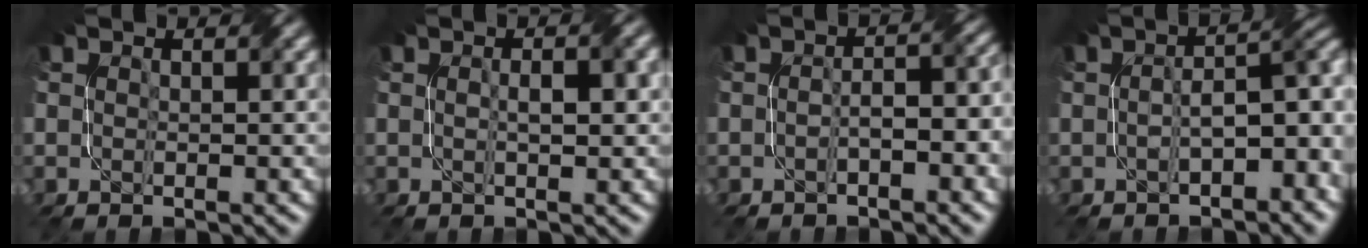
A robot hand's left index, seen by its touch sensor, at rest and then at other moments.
{"total": 2.3, "force": [0.2, 0.6, 2.2], "torque": [-0.033, 0.004, 0.002]}
{"total": 3.4, "force": [-1.1, 1.2, 3.0], "torque": [-0.047, 0.007, -0.017]}
{"total": 5.9, "force": [-1.5, 2.4, 5.2], "torque": [-0.070, 0.013, -0.025]}